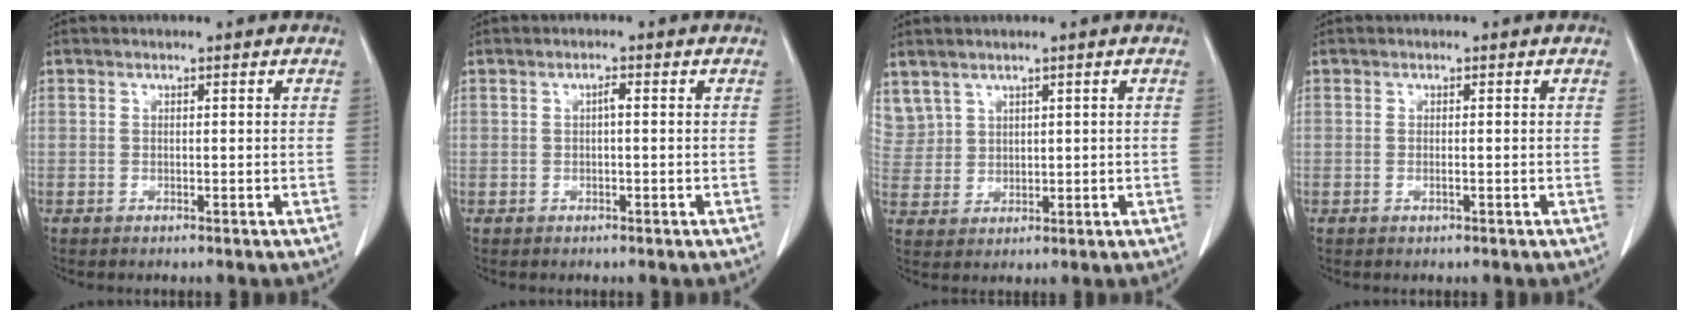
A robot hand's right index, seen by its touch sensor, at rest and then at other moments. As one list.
[{"total": 1.0, "force": [0.0, 0.2, 0.9], "torque": [-0.015, 0.002, -0.001]}, {"total": 6.3, "force": [4.1, 4.6, 1.2], "torque": [-0.040, 0.016, 0.098]}, {"total": 0.5, "force": [-0.2, 0.0, 0.5], "torque": [-0.012, -0.001, -0.003]}]